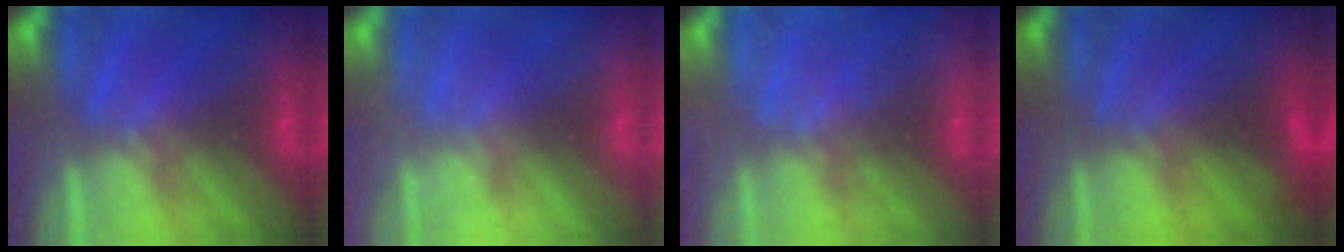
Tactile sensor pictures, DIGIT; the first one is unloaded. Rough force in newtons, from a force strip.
{"total": 2.2}
{"total": 2.4}
{"total": 1.8}